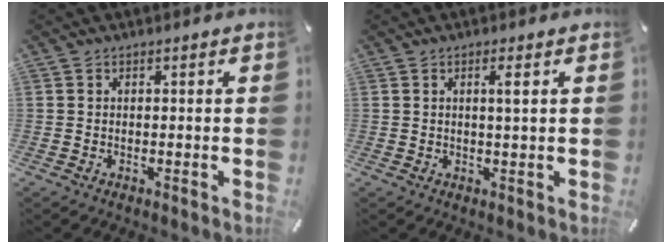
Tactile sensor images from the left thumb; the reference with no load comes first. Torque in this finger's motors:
{"motor_torque": [-0.08, -0.08, -0.03, 0.02, 0.02]}